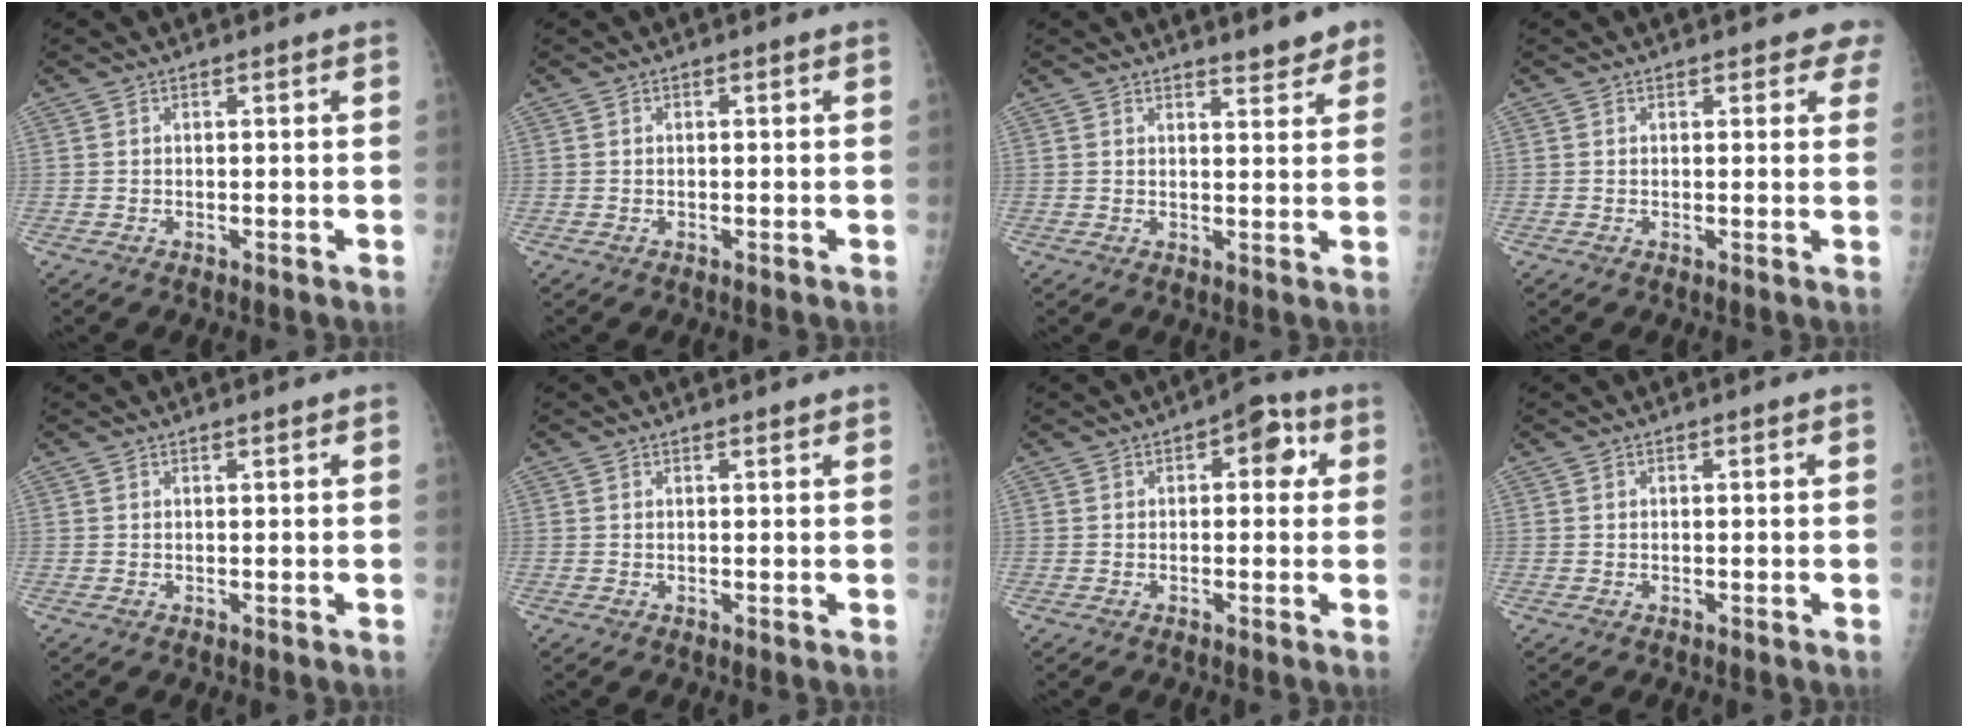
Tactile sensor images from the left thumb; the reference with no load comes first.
{"total": 0.0}
{"total": 3.6, "force": [3.1, 0.9, 1.7], "torque": [-0.008, -0.022, 0.039]}
{"total": 3.3, "force": [2.6, 1.5, 1.3], "torque": [0.016, -0.007, 0.017]}
{"total": 0.0}
{"total": 0.7, "force": [0.6, 0.1, 0.4], "torque": [-0.005, -0.001, 0.008]}
{"total": 5.8, "force": [1.4, 3.4, 4.5], "torque": [-0.021, 0.010, 0.006]}
{"total": 0.0}